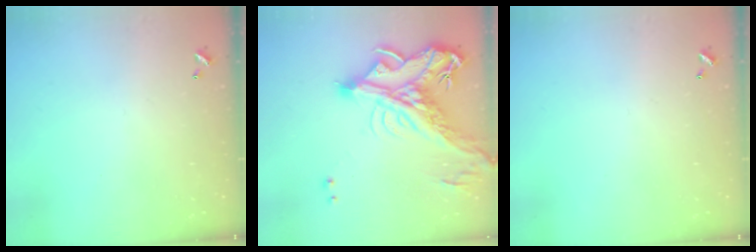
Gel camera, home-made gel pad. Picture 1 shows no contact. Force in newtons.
{"total": 12.9, "press": 12.6, "slide": 3.0}
{"total": 0.0}